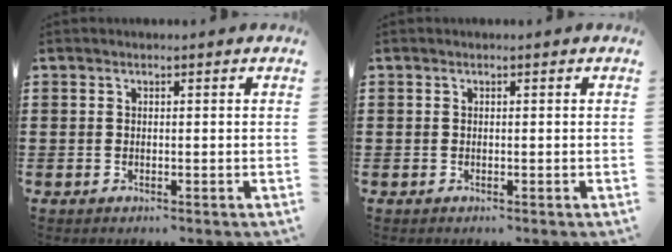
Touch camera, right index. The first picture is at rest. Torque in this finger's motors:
{"motor_torque": [0.02, 0.49, -0.94, -0.21]}